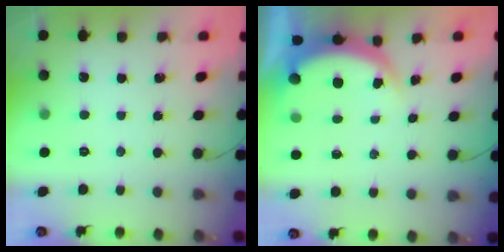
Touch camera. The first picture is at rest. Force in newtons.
{"total": 4.7, "press": 4.6, "slide": 0.8}